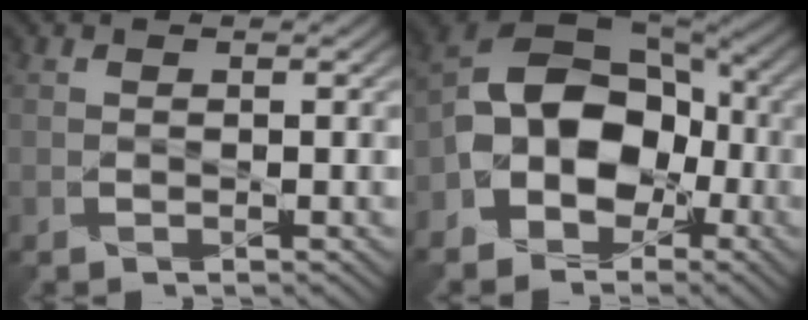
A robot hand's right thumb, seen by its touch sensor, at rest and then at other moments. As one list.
[{"total": 11.4, "force": [-3.0, 8.4, 7.1], "torque": [-0.123, 0.000, -0.072]}]